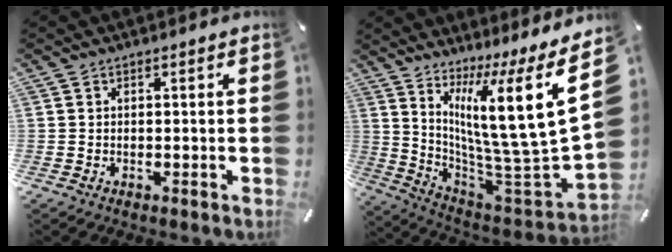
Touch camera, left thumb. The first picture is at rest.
{"total": 21.3, "force": [8.0, 3.3, 19.4], "torque": [-0.323, -0.092, 0.122]}